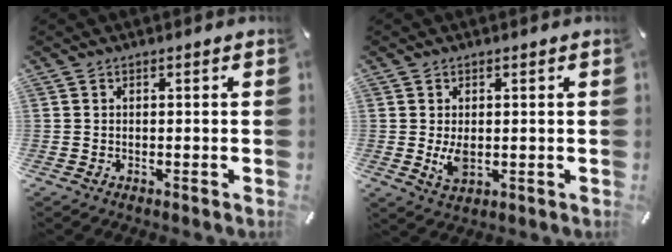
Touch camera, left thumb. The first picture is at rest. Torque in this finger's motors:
{"motor_torque": [0.05, 0.07, 0.18, -0.15, 0.04]}